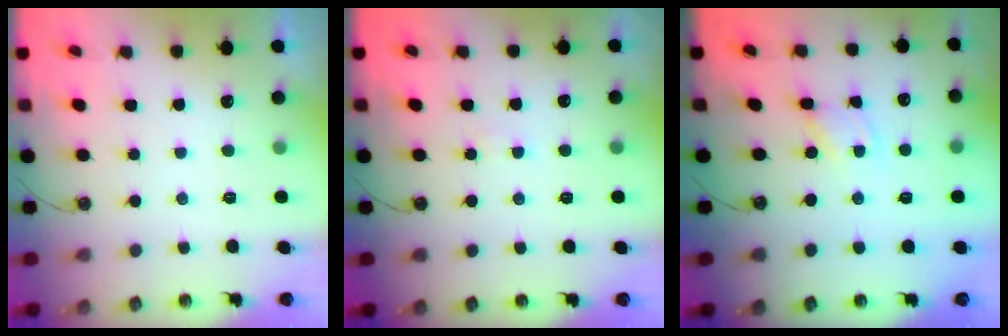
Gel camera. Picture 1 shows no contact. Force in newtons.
{"total": 1.2, "press": 1.1, "slide": 0.2}
{"total": 1.6, "press": 1.6, "slide": 0.2}